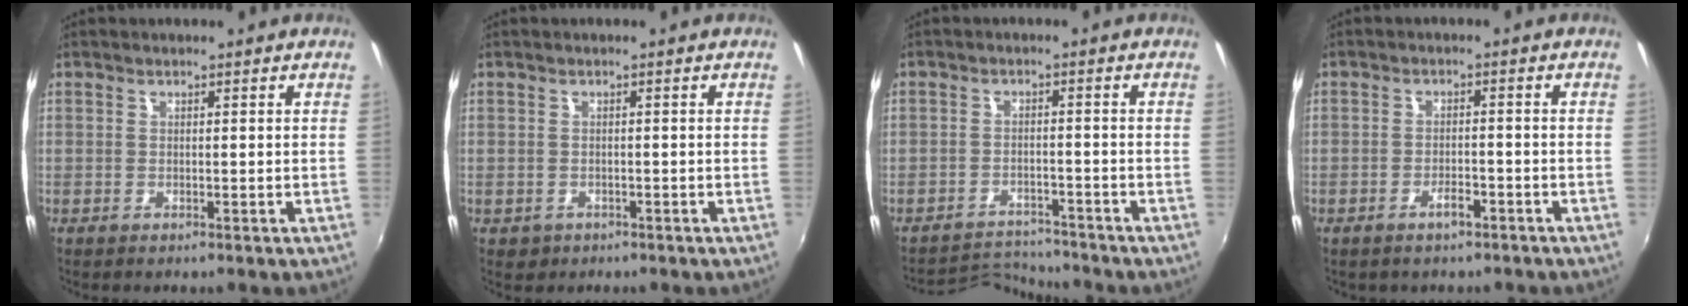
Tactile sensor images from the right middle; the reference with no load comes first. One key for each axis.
{"total": 1.7, "fx": -0.3, "fy": 1.6, "fz": 0.6, "tx": -0.016, "ty": -0.003, "tz": -0.001}
{"total": 5.2, "fx": -5.1, "fy": 0.1, "fz": -0.9, "tx": -0.003, "ty": 0.016, "tz": -0.091}
{"total": 2.2, "fx": -1.4, "fy": 1.0, "fz": 1.3, "tx": -0.027, "ty": 0.003, "tz": -0.019}